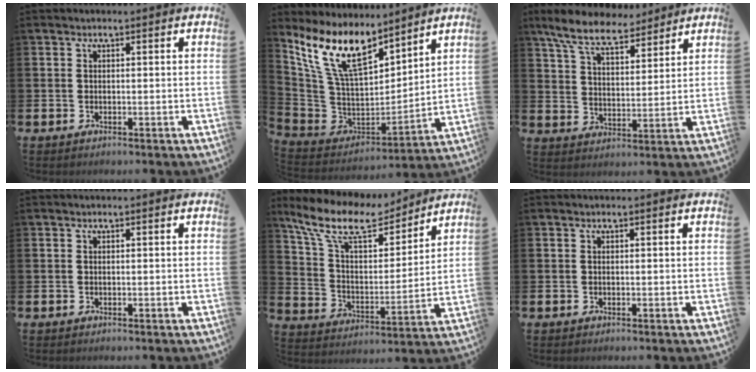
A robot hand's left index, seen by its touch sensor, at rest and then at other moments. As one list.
[{"total": 12.3, "force": [8.9, 5.2, 6.7], "torque": [-0.170, -0.045, 0.163]}, {"total": 8.0, "force": [7.3, 2.1, 2.8], "torque": [-0.085, -0.027, 0.133]}, {"total": 0.0}, {"total": 11.2, "force": [9.6, 3.5, 4.7], "torque": [-0.132, -0.057, 0.166]}, {"total": 0.0}]